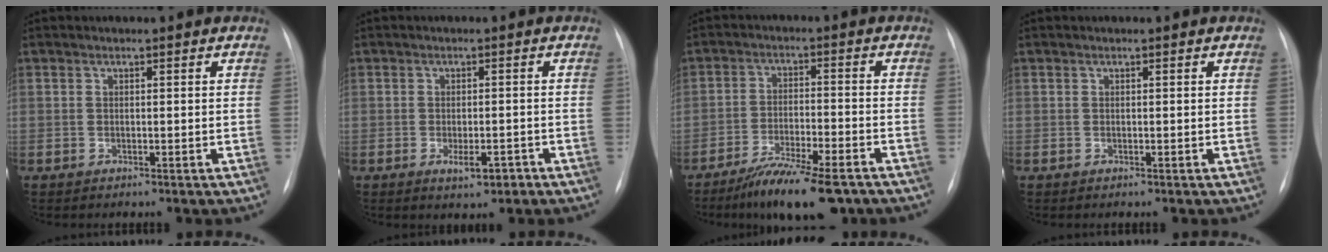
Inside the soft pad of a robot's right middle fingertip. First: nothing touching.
{"total": 3.2, "force": [-1.7, 1.1, 2.5], "torque": [-0.036, 0.000, -0.020]}
{"total": 11.7, "force": [-8.8, 2.2, 7.4], "torque": [-0.118, -0.023, -0.144]}
{"total": 0.0}